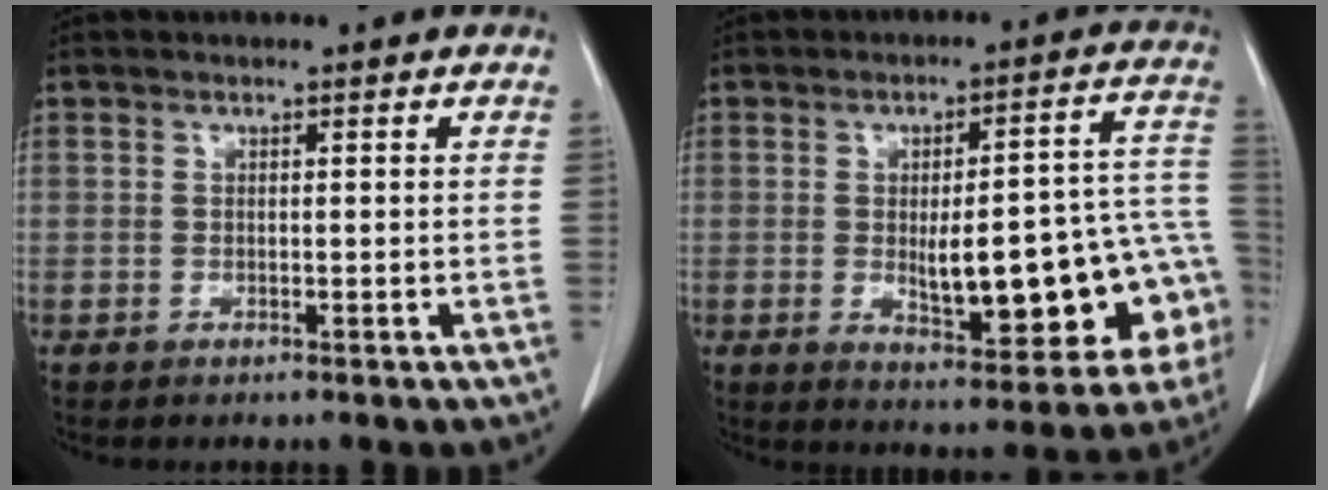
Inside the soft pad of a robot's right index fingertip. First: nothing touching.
{"total": 19.5, "force": [-3.5, 5.6, 18.3], "torque": [-0.169, 0.039, -0.021]}